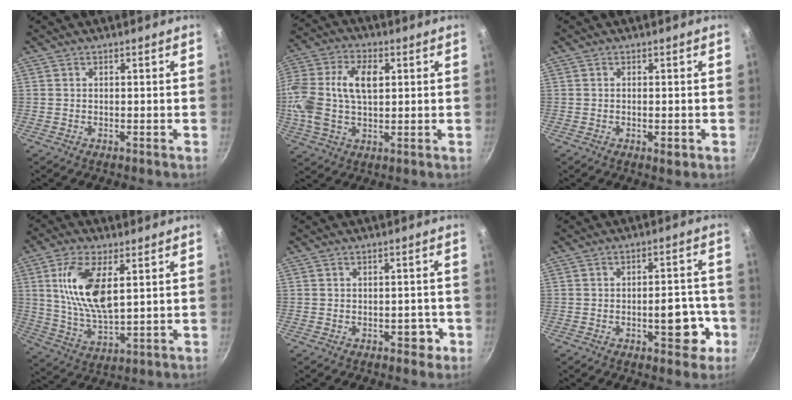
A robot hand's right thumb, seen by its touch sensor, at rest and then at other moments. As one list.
[{"total": 15.8, "force": [2.0, 9.5, 12.4], "torque": [-0.250, 0.021, 0.028]}, {"total": 1.9, "force": [-0.6, 0.7, 1.6], "torque": [-0.026, -0.003, -0.010]}, {"total": 13.4, "force": [3.7, 5.9, 11.4], "torque": [-0.219, -0.016, 0.077]}, {"total": 3.1, "force": [-1.2, 2.1, 2.0], "torque": [0.002, 0.013, -0.011]}, {"total": 8.9, "force": [-2.9, 4.3, 7.2], "torque": [-0.057, 0.022, -0.038]}]